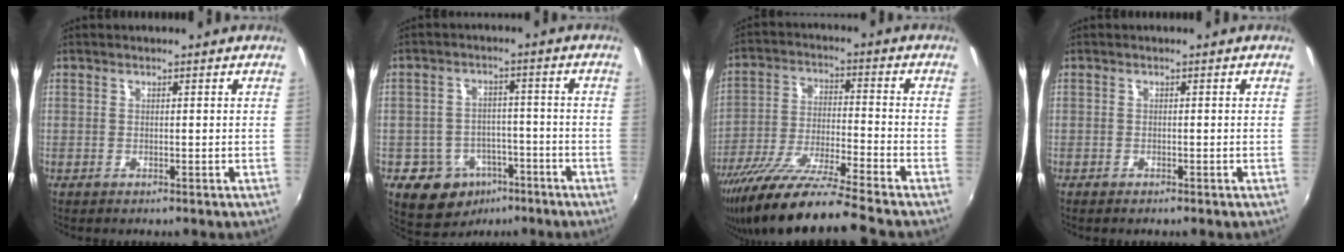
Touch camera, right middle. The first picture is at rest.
{"total": 9.6, "force": [-5.5, 7.2, 2.9], "torque": [-0.066, 0.020, -0.064]}
{"total": 17.0, "force": [-14.4, -0.6, 9.1], "torque": [-0.179, -0.039, -0.260]}
{"total": 0.6, "force": [-0.6, 0.2, 0.2], "torque": [-0.006, -0.003, -0.012]}